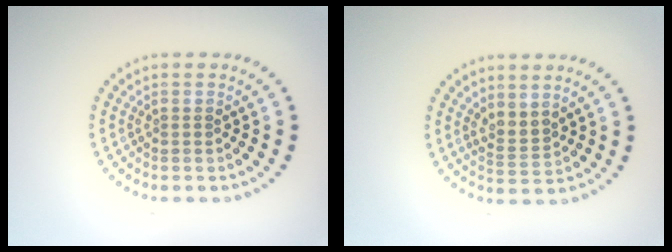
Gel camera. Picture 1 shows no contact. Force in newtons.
{"total": 1.9, "press": 1.4, "slide": 1.3}